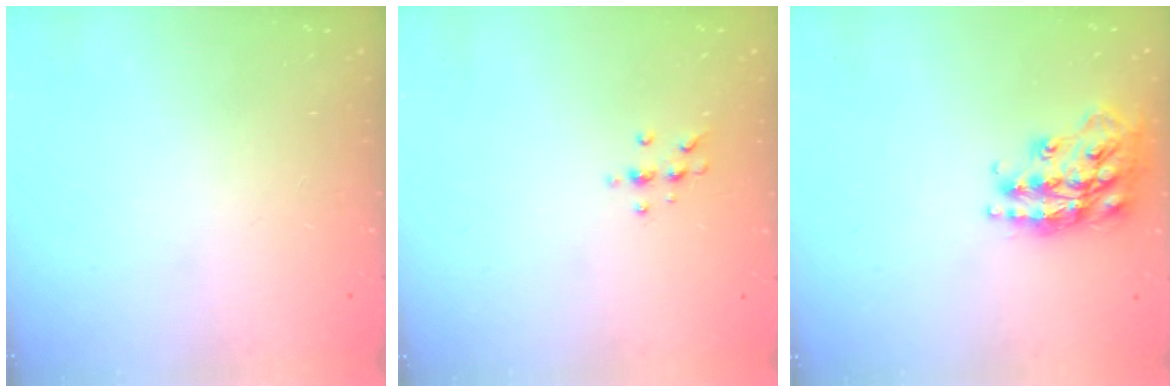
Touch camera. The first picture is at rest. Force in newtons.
{"total": 5.7, "press": 5.5, "slide": 1.6}
{"total": 18.4, "press": 18.4, "slide": 1.2}